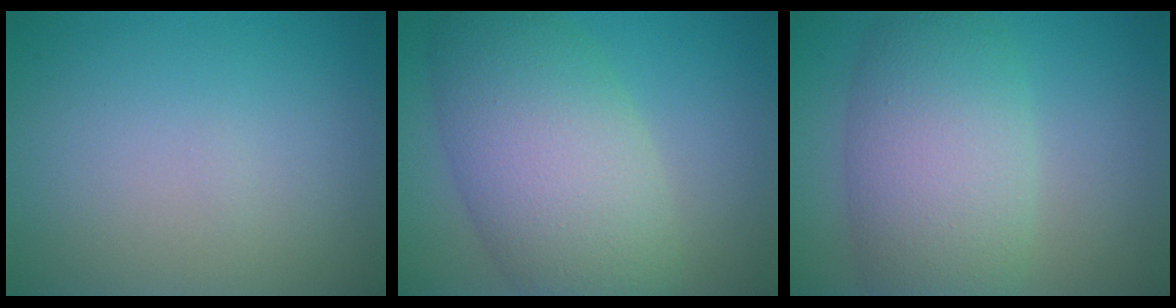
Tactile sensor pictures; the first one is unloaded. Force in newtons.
{"total": 9.6, "press": 9.6, "slide": 0.5}
{"total": 8.3, "press": 8.2, "slide": 0.3}